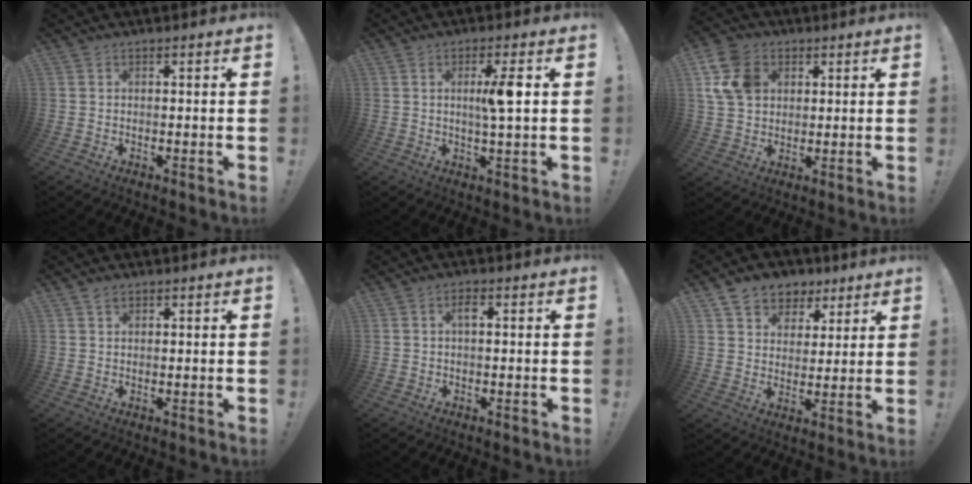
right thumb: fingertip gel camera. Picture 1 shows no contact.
{"total": 6.7, "force": [1.0, 0.1, 6.6], "torque": [-0.114, -0.003, 0.007]}
{"total": 12.7, "force": [4.1, 9.9, 6.9], "torque": [-0.124, -0.009, 0.085]}
{"total": 1.3, "force": [1.0, 0.7, 0.5], "torque": [-0.004, -0.002, 0.017]}
{"total": 2.2, "force": [0.2, 0.6, 2.1], "torque": [-0.037, 0.006, -0.003]}
{"total": 8.5, "force": [5.2, 6.6, 1.6], "torque": [-0.019, -0.033, 0.103]}